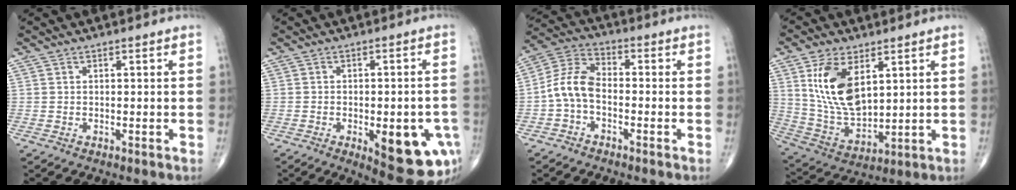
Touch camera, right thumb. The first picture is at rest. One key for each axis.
{"total": 14.5, "fx": -4.9, "fy": 5.7, "fz": 12.4, "tx": -0.124, "ty": 0.010, "tz": -0.044}
{"total": 7.7, "fx": -1.9, "fy": 4.7, "fz": 5.8, "tx": -0.113, "ty": 0.032, "tz": -0.052}
{"total": 14.4, "fx": 5.0, "fy": 7.7, "fz": 11.0, "tx": -0.199, "ty": -0.025, "tz": 0.111}